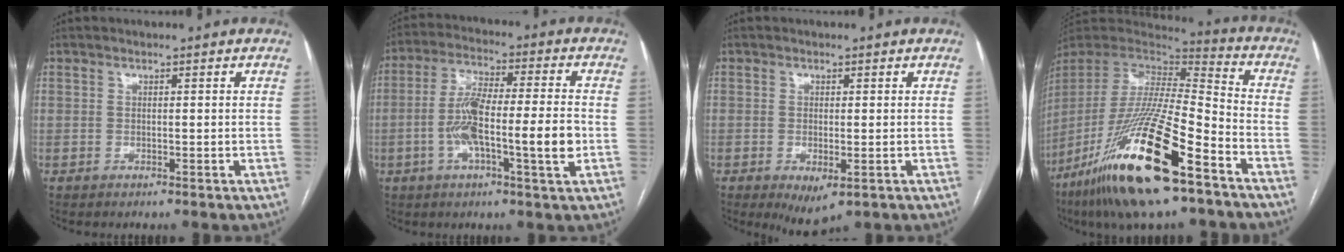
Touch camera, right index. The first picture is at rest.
{"total": 12.3, "force": [-2.7, 1.3, 11.9], "torque": [-0.220, 0.010, -0.051]}
{"total": 4.4, "force": [-1.9, 1.6, 3.6], "torque": [-0.055, -0.010, -0.016]}
{"total": 27.4, "force": [-16.0, 4.0, 21.8], "torque": [-0.446, -0.063, -0.300]}